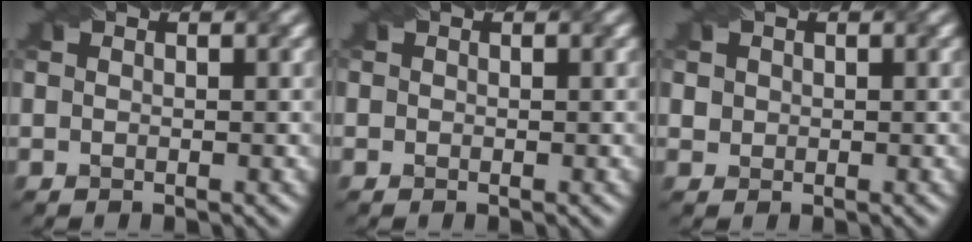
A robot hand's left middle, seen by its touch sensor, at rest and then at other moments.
{"total": 0.6, "force": [0.3, 0.4, 0.2], "torque": [0.001, 0.010, -0.003]}
{"total": 2.0, "force": [0.9, 1.6, 0.7], "torque": [-0.015, 0.012, 0.017]}